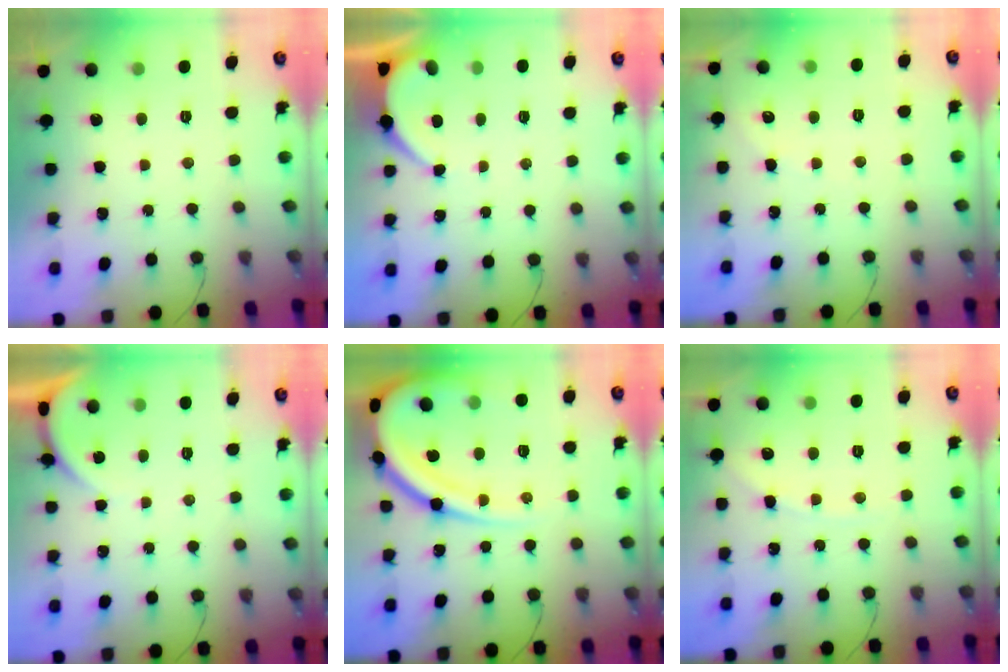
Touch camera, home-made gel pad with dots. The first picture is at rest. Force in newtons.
{"total": 2.2, "press": 2.2, "slide": 0.2}
{"total": 2.7, "press": 2.7, "slide": 0.5}
{"total": 1.6, "press": 1.6, "slide": 0.1}
{"total": 17.9, "press": 17.8, "slide": 1.2}
{"total": 5.4, "press": 5.3, "slide": 0.9}